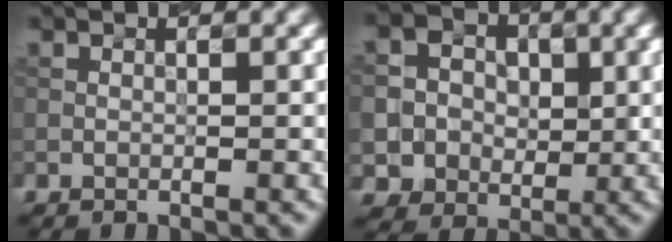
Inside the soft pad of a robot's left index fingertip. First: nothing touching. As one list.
[{"total": 5.1, "force": [0.2, 5.0, 1.0], "torque": [-0.025, 0.015, -0.005]}]